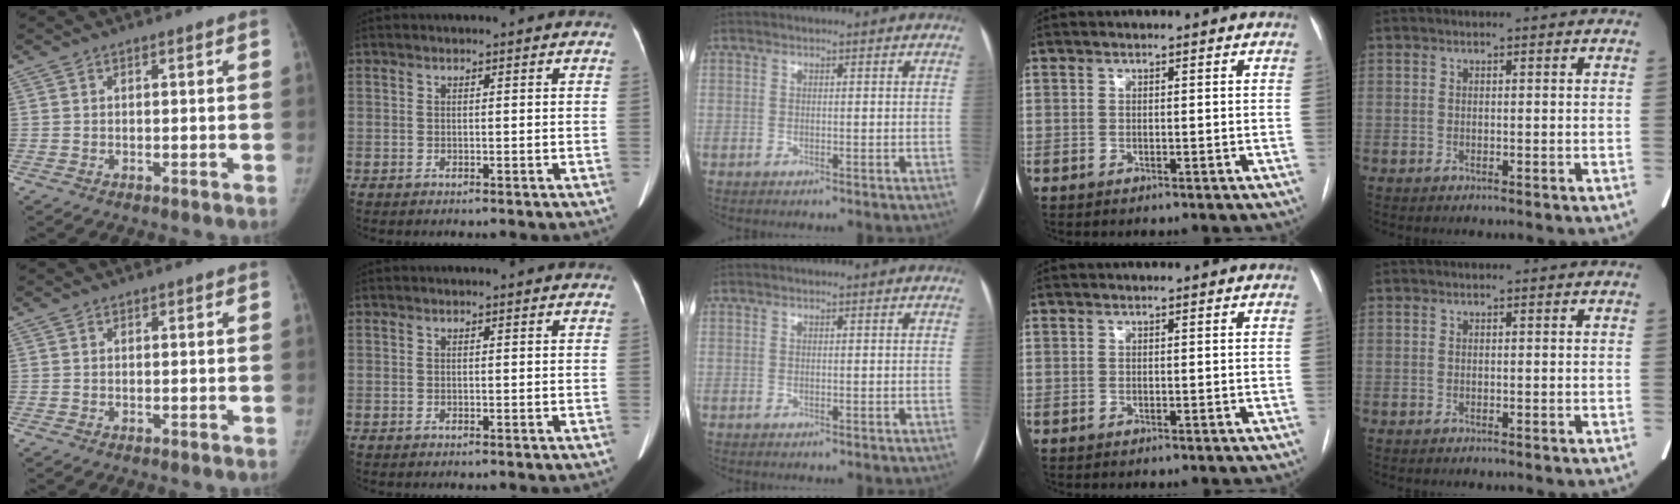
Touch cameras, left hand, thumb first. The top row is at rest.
{}